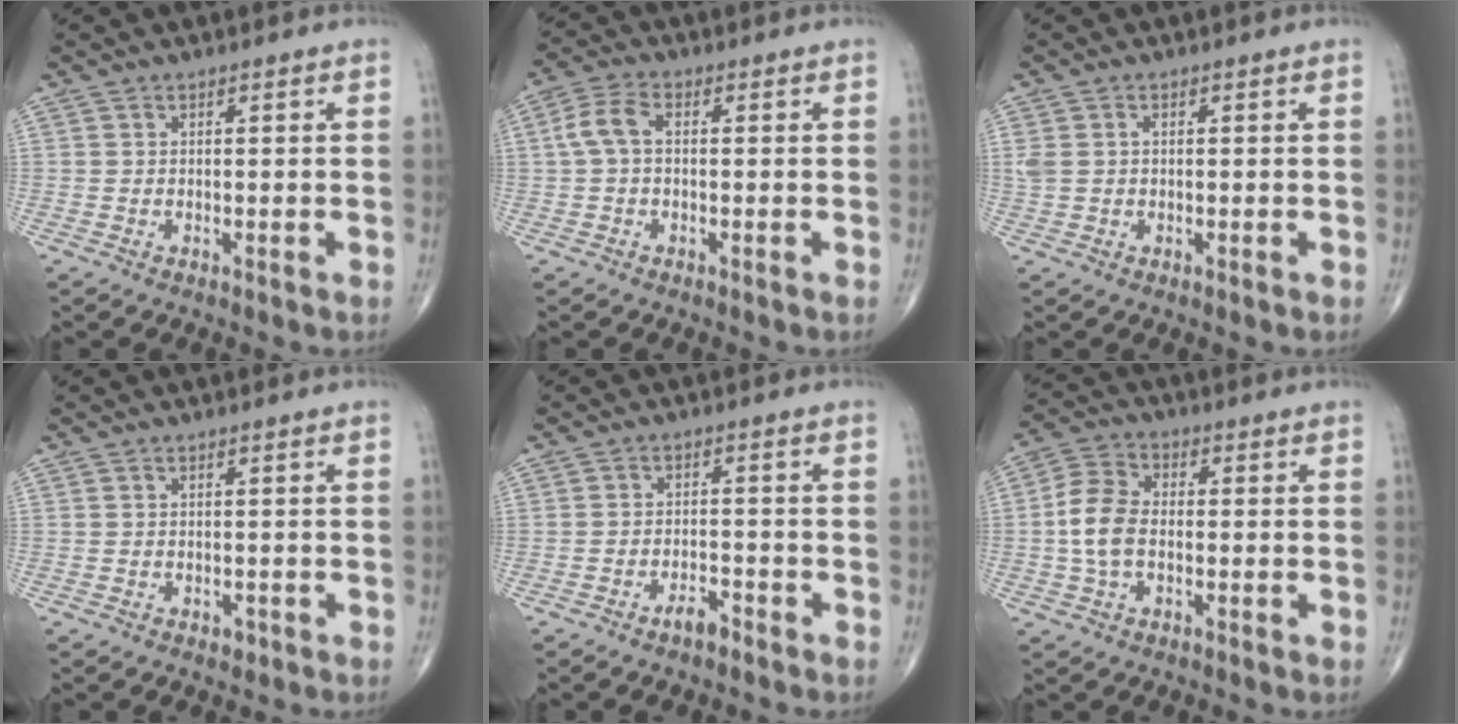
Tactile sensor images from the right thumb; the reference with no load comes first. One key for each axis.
{"total": 5.0, "fx": 0.3, "fy": 2.8, "fz": 4.1, "tx": -0.091, "ty": 0.016, "tz": 0.001}
{"total": 2.6, "fx": 0.4, "fy": 1.9, "fz": 1.8, "tx": -0.056, "ty": 0.014, "tz": 0.012}
{"total": 0.9, "fx": -0.4, "fy": 0.6, "fz": 0.4, "tx": -0.004, "ty": 0.000, "tz": -0.004}
{"total": 2.8, "fx": -2.1, "fy": 1.0, "fz": 1.5, "tx": -0.025, "ty": 0.011, "tz": -0.039}
{"total": 8.3, "fx": -0.8, "fy": 5.3, "fz": 6.4, "tx": -0.130, "ty": 0.019, "tz": -0.023}